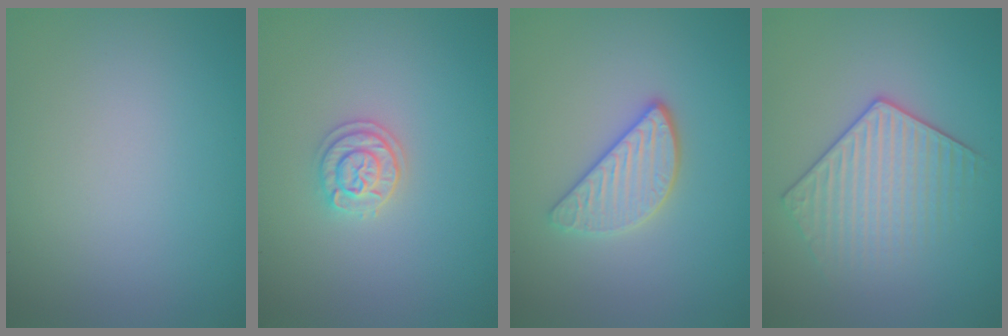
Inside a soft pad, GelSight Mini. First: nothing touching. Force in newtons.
{"total": 2.1, "press": 2.0, "slide": 0.6}
{"total": 3.1, "press": 2.8, "slide": 1.4}
{"total": 3.4, "press": 3.2, "slide": 1.3}